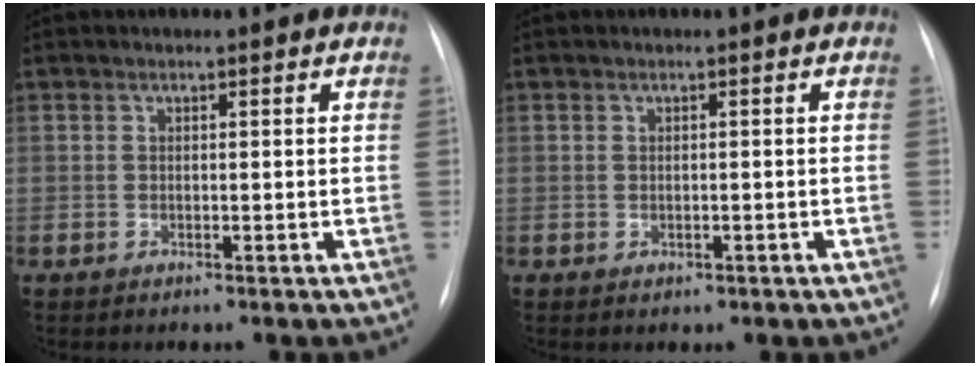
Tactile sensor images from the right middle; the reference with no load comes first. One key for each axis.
{"total": 0.9, "fx": -0.4, "fy": 0.7, "fz": 0.4, "tx": -0.007, "ty": -0.001, "tz": -0.001}